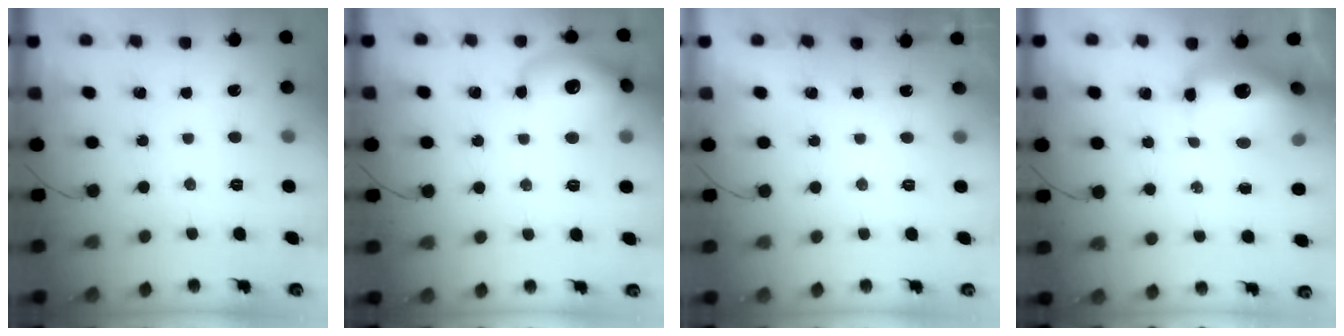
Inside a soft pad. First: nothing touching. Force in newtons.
{"total": 14.3, "press": 14.1, "slide": 2.3}
{"total": 0.0}
{"total": 16.8, "press": 14.2, "slide": 8.9}